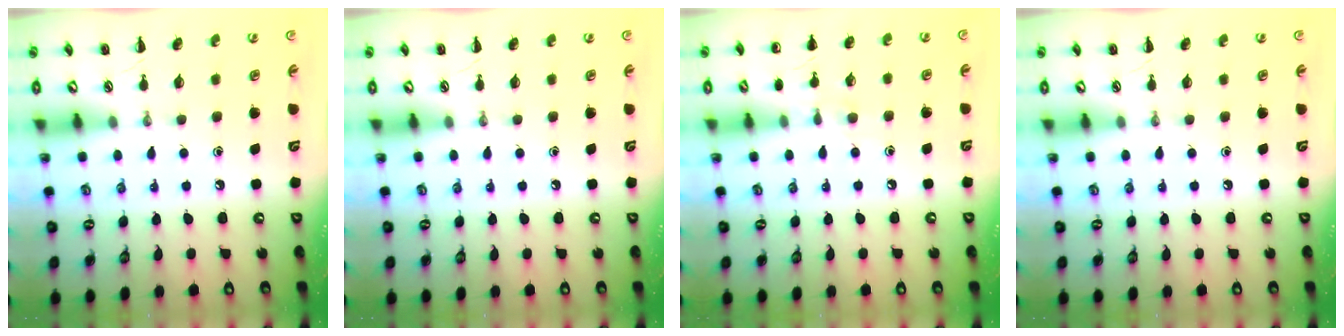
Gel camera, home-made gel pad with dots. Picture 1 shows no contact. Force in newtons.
{"total": 0.0}
{"total": 6.7, "press": 6.4, "slide": 2.0}
{"total": 0.0}